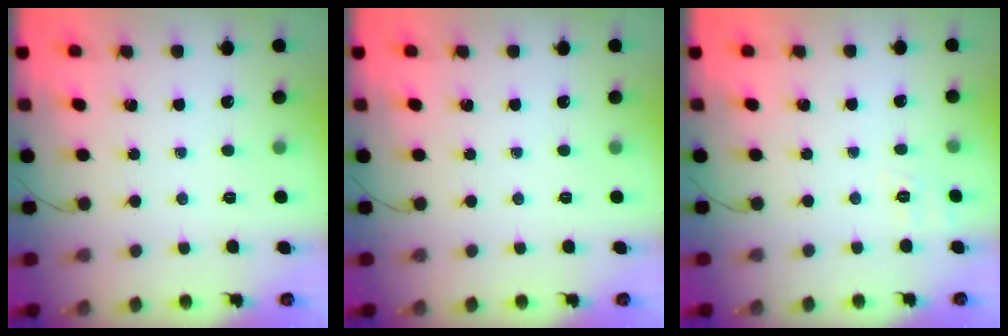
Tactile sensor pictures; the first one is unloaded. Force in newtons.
{"total": 0.0}
{"total": 6.0, "press": 5.7, "slide": 1.9}